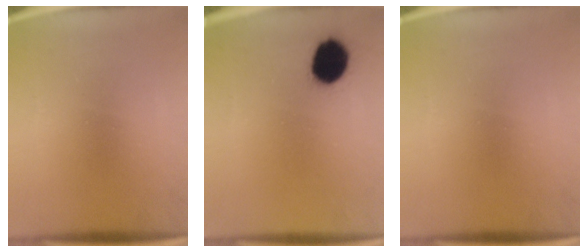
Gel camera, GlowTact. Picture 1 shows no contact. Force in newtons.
{"total": 10.6}
{"total": 0.0}